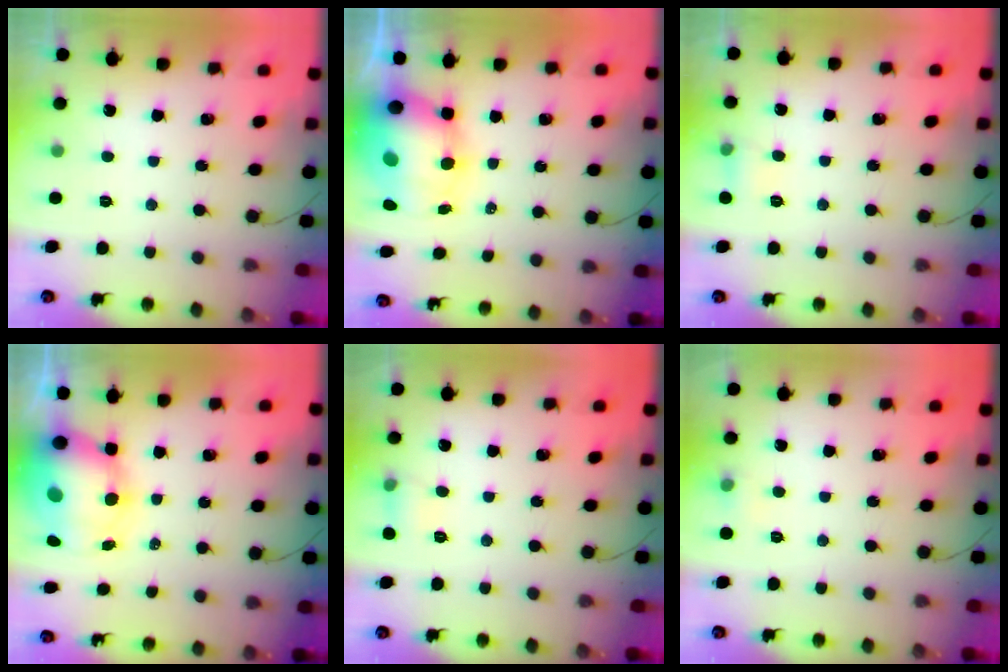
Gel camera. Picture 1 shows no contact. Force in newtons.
{"total": 14.4, "press": 14.0, "slide": 3.7}
{"total": 5.4, "press": 5.3, "slide": 1.0}
{"total": 12.4, "press": 12.0, "slide": 3.2}
{"total": 5.6, "press": 5.4, "slide": 1.5}
{"total": 6.3, "press": 3.6, "slide": 5.2}